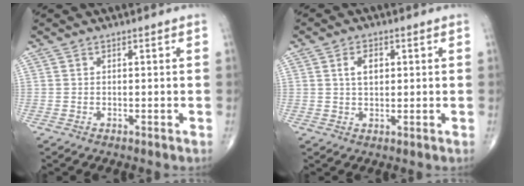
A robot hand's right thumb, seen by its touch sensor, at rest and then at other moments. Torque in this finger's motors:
{"motor_torque": [0.32, 1.53, 0.55, 0.11, 0.15]}